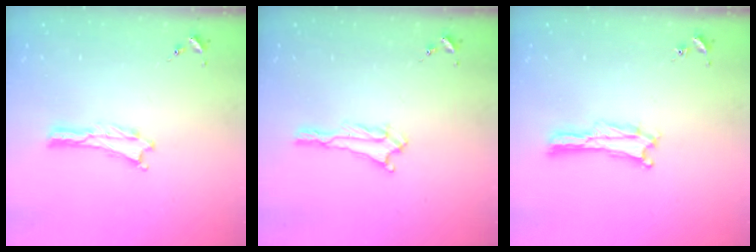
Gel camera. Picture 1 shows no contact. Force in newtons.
{"total": 1.0, "press": 1.0, "slide": 0.1}
{"total": 0.0}